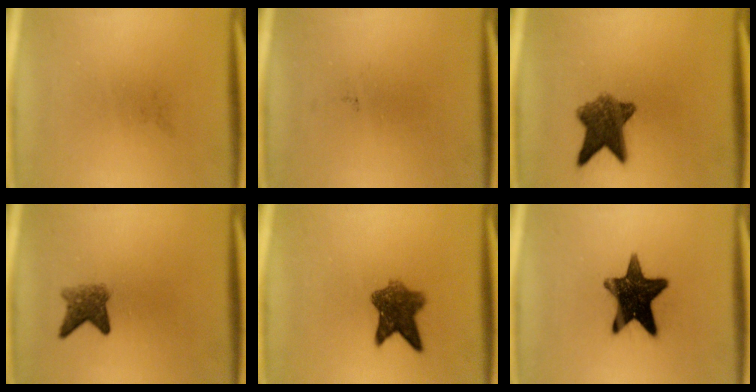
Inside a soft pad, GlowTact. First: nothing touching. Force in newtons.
{"total": 0.0}
{"total": 7.8}
{"total": 3.5}
{"total": 7.1}
{"total": 14.5}